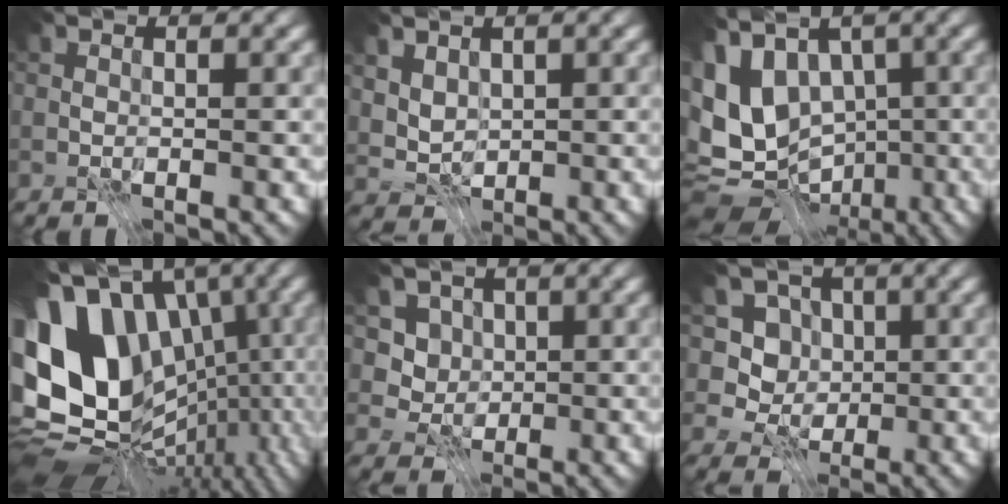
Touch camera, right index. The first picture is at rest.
{"total": 3.3, "force": [1.4, 2.4, 1.7], "torque": [-0.042, 0.004, 0.043]}
{"total": 10.6, "force": [-0.8, 8.4, 6.4], "torque": [-0.137, 0.015, 0.000]}
{"total": 16.9, "force": [-0.3, 13.0, 10.7], "torque": [-0.206, -0.005, 0.022]}
{"total": 2.9, "force": [0.4, 2.8, 0.8], "torque": [-0.018, -0.012, 0.007]}
{"total": 5.0, "force": [0.6, 4.6, 1.9], "torque": [-0.023, 0.000, -0.004]}